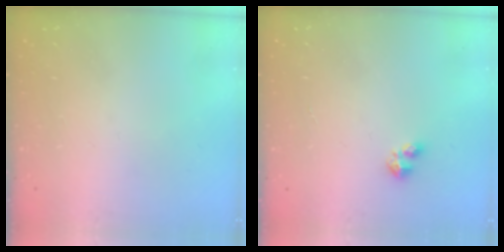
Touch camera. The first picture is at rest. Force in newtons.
{"total": 2.9, "press": 2.9, "slide": 0.5}